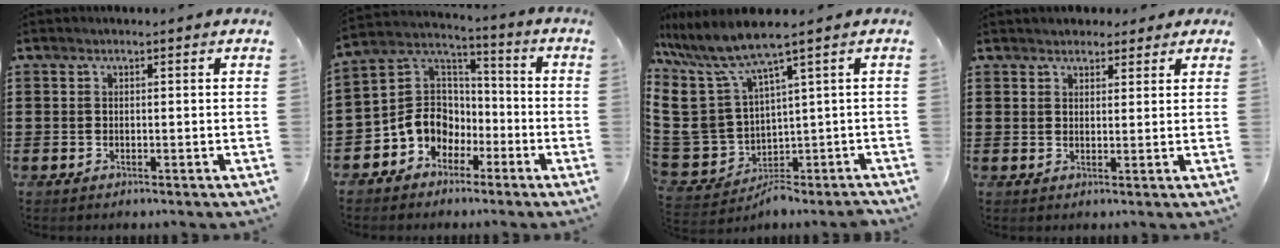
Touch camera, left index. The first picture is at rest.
{"total": 8.3, "force": [-3.3, 7.2, 2.5], "torque": [-0.085, 0.008, -0.066]}
{"total": 7.4, "force": [1.8, 4.9, 5.2], "torque": [-0.152, -0.030, 0.027]}
{"total": 2.5, "force": [2.1, 1.3, 0.2], "torque": [-0.004, 0.005, 0.037]}